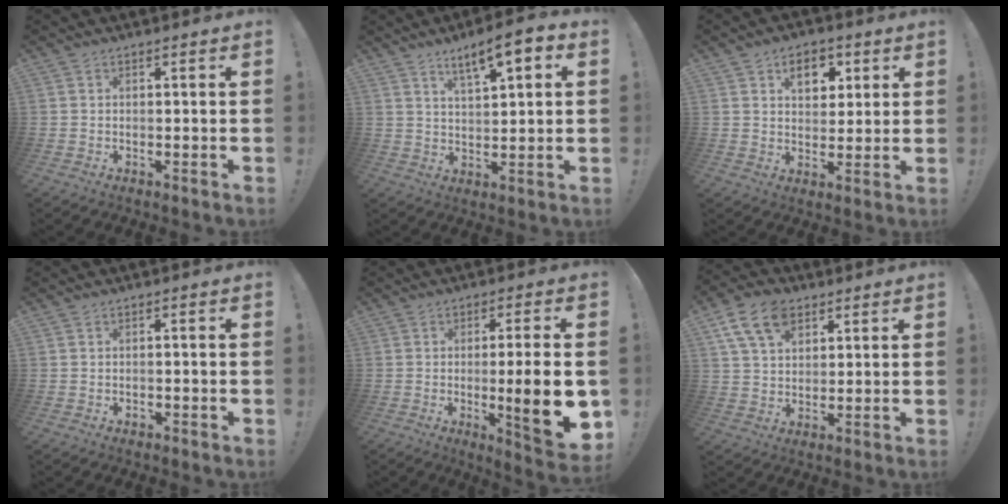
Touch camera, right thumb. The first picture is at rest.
{"total": 8.5, "force": [4.9, 2.1, 6.6], "torque": [-0.102, -0.024, 0.080]}
{"total": 8.7, "force": [4.1, 6.1, 4.7], "torque": [-0.056, -0.007, 0.072]}
{"total": 0.6, "force": [-0.5, 0.4, 0.1], "torque": [0.000, 0.003, -0.009]}
{"total": 14.0, "force": [-2.1, 1.9, 13.7], "torque": [-0.188, -0.003, -0.025]}
{"total": 12.6, "force": [6.6, 8.2, 7.0], "torque": [-0.129, -0.018, 0.125]}